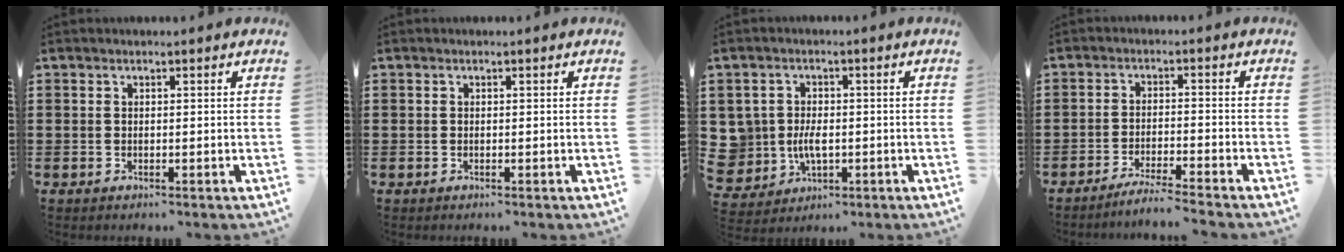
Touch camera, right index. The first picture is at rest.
{"total": 0.0}
{"total": 5.0, "force": [-0.6, 4.2, 2.6], "torque": [-0.081, 0.004, -0.015]}
{"total": 3.5, "force": [-3.3, -0.5, 1.1], "torque": [-0.019, -0.003, -0.065]}